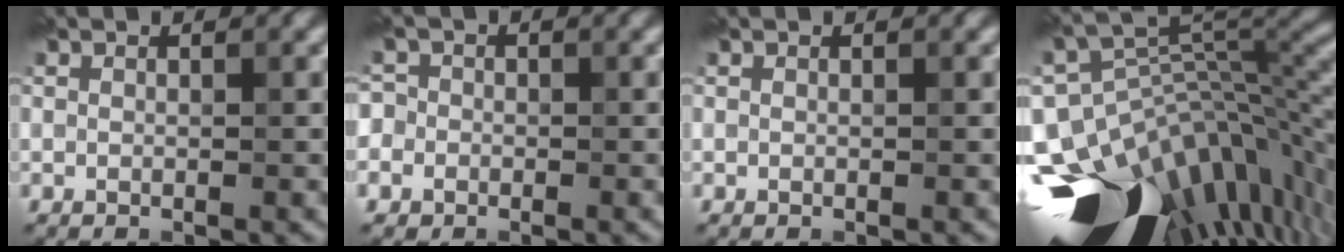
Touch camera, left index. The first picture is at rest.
{"total": 3.5, "force": [-1.0, 3.2, 0.8], "torque": [0.008, 0.015, -0.053]}
{"total": 0.0}
{"total": 16.9, "force": [-9.5, 8.9, 10.8], "torque": [-0.191, -0.028, -0.132]}